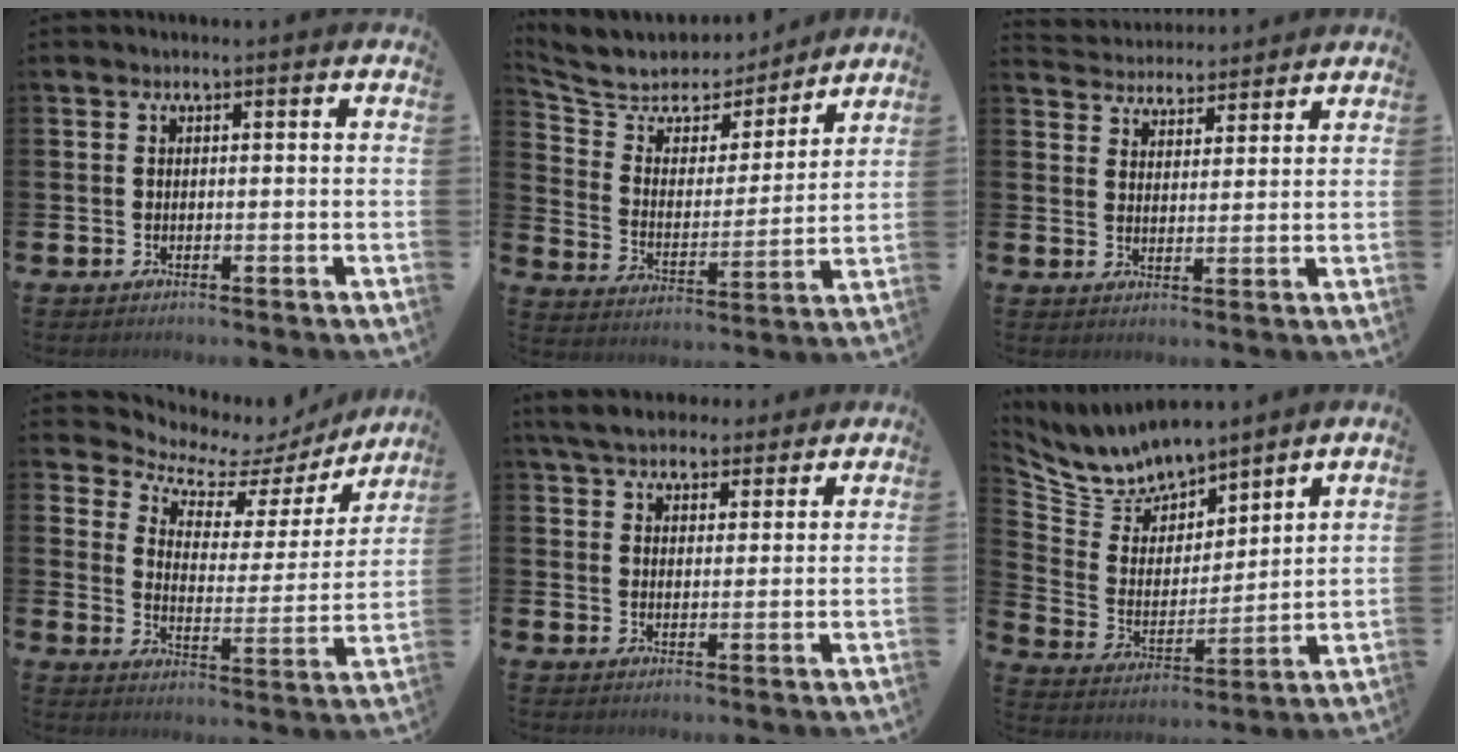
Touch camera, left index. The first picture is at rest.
{"total": 7.5, "force": [6.7, 3.3, 0.6], "torque": [-0.059, -0.050, 0.117]}
{"total": 4.3, "force": [4.2, 1.0, -0.6], "torque": [-0.007, -0.025, 0.076]}
{"total": 6.7, "force": [5.7, 3.0, 1.8], "torque": [-0.053, -0.049, 0.091]}
{"total": 5.7, "force": [5.4, 1.8, 1.0], "torque": [-0.032, -0.020, 0.097]}
{"total": 8.0, "force": [7.7, 2.2, 0.2], "torque": [-0.054, -0.062, 0.140]}